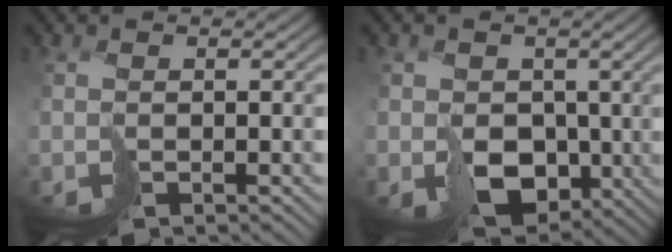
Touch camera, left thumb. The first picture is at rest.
{"total": 6.3, "force": [-0.5, 5.3, 3.4], "torque": [-0.063, -0.018, -0.006]}